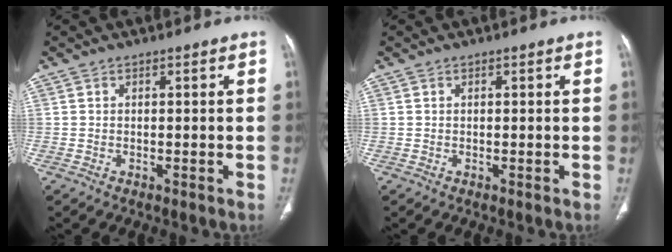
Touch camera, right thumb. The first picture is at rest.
{"total": 0.0}